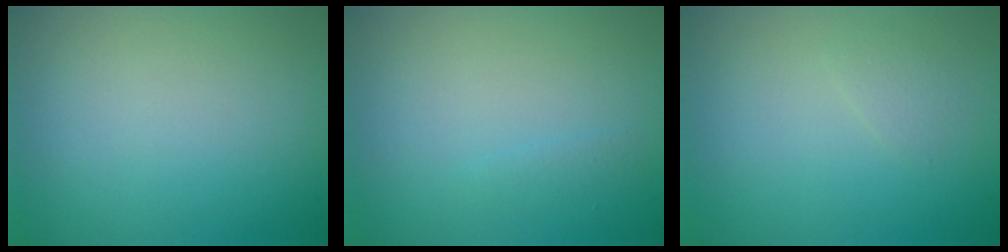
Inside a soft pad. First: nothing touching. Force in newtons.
{"total": 0.6, "press": 0.6, "slide": 0.1}
{"total": 0.8, "press": 0.8, "slide": 0.0}